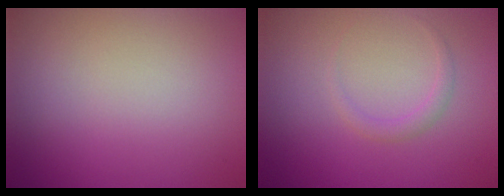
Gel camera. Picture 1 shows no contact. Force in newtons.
{"total": 1.0, "press": 1.0, "slide": 0.1}